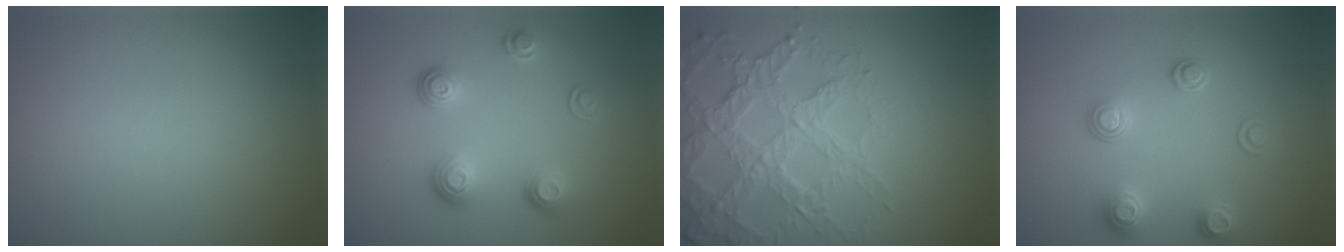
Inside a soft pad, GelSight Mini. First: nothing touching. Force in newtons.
{"total": 3.4, "press": 2.6, "slide": 2.2}
{"total": 6.9, "press": 5.0, "slide": 4.9}
{"total": 2.7, "press": 2.5, "slide": 0.9}